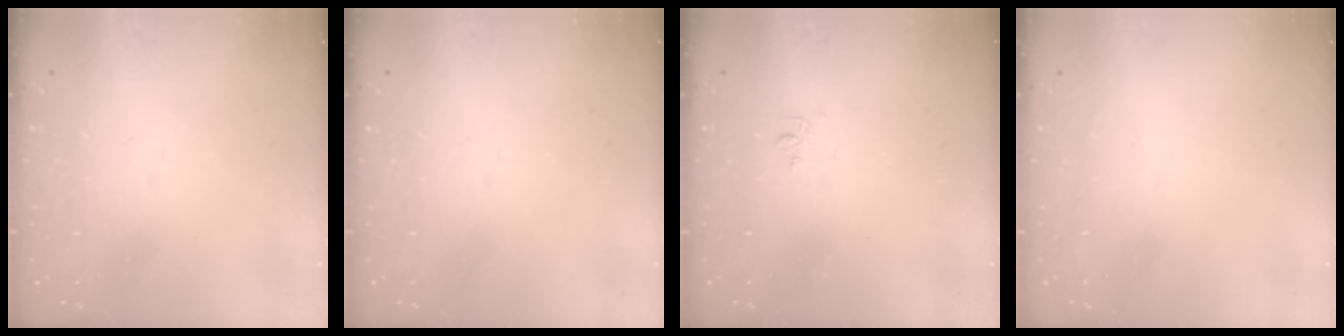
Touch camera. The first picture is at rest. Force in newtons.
{"total": 0.0}
{"total": 5.4, "press": 5.3, "slide": 0.6}
{"total": 1.5, "press": 1.5, "slide": 0.1}